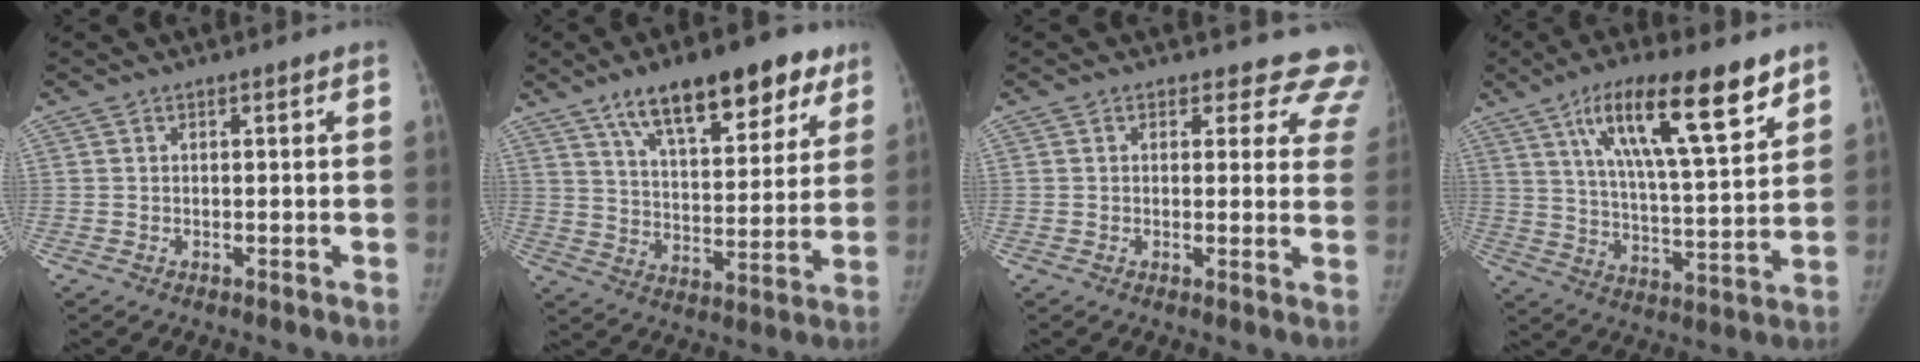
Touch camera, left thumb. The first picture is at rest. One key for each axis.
{"total": 20.1, "fx": 12.5, "fy": 8.3, "fz": 13.5, "tx": -0.152, "ty": -0.032, "tz": 0.196}
{"total": 10.7, "fx": 9.3, "fy": 5.3, "fz": 1.1, "tx": 0.060, "ty": -0.039, "tz": 0.065}
{"total": 19.8, "fx": 11.3, "fy": 5.2, "fz": 15.5, "tx": -0.231, "ty": -0.036, "tz": 0.192}